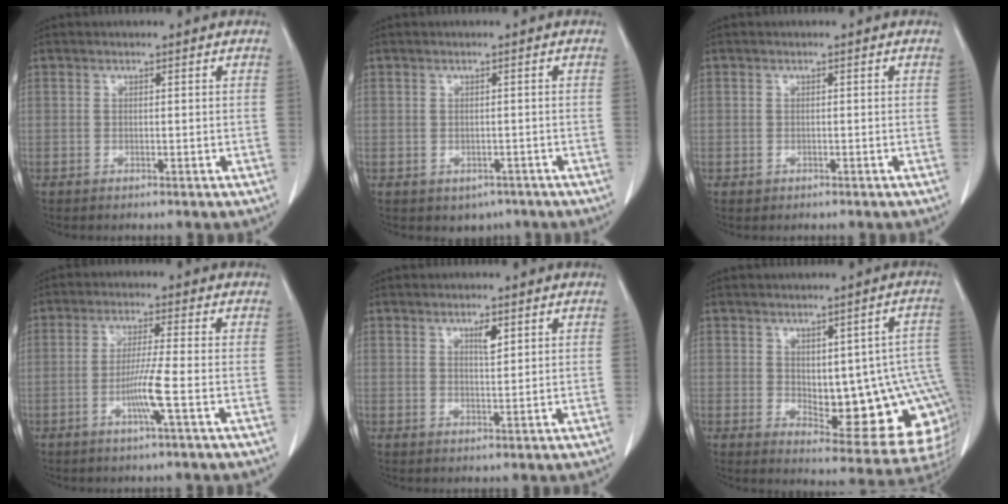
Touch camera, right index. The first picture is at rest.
{"total": 2.7, "force": [-1.4, 2.1, 0.9], "torque": [-0.005, 0.004, -0.011]}
{"total": 0.8, "force": [-0.2, 0.8, 0.0], "torque": [0.000, 0.005, -0.001]}
{"total": 5.5, "force": [-1.8, -0.9, 5.1], "torque": [-0.097, -0.010, -0.038]}
{"total": 2.2, "force": [1.2, 0.5, 1.7], "torque": [-0.031, -0.002, 0.020]}
{"total": 17.2, "force": [-1.0, 6.1, 16.0], "torque": [-0.143, 0.015, 0.011]}